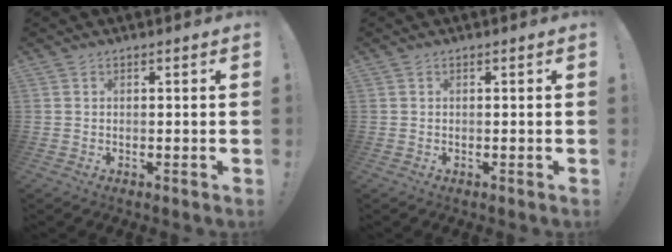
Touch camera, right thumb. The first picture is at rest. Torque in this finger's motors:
{"motor_torque": [-0.02, 0.05, -0.06, 0.00, 0.02]}